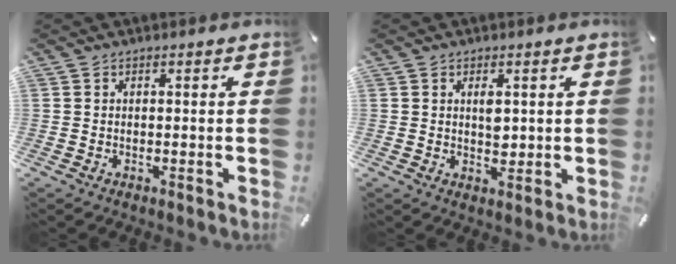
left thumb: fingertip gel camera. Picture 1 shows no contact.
{"total": 3.1, "force": [0.8, 1.9, 2.3], "torque": [-0.033, -0.002, 0.010]}